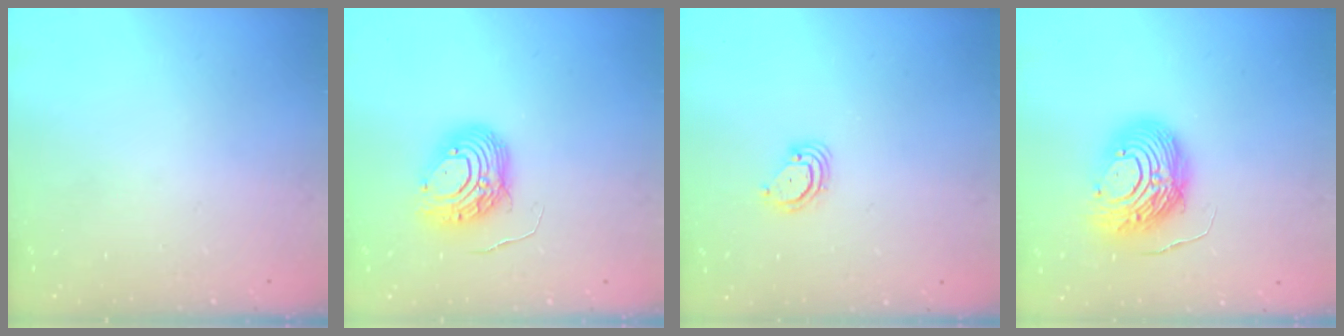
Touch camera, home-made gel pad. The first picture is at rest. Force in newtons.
{"total": 9.8, "press": 9.7, "slide": 1.0}
{"total": 3.5, "press": 3.5, "slide": 0.3}
{"total": 13.3, "press": 13.2, "slide": 1.2}